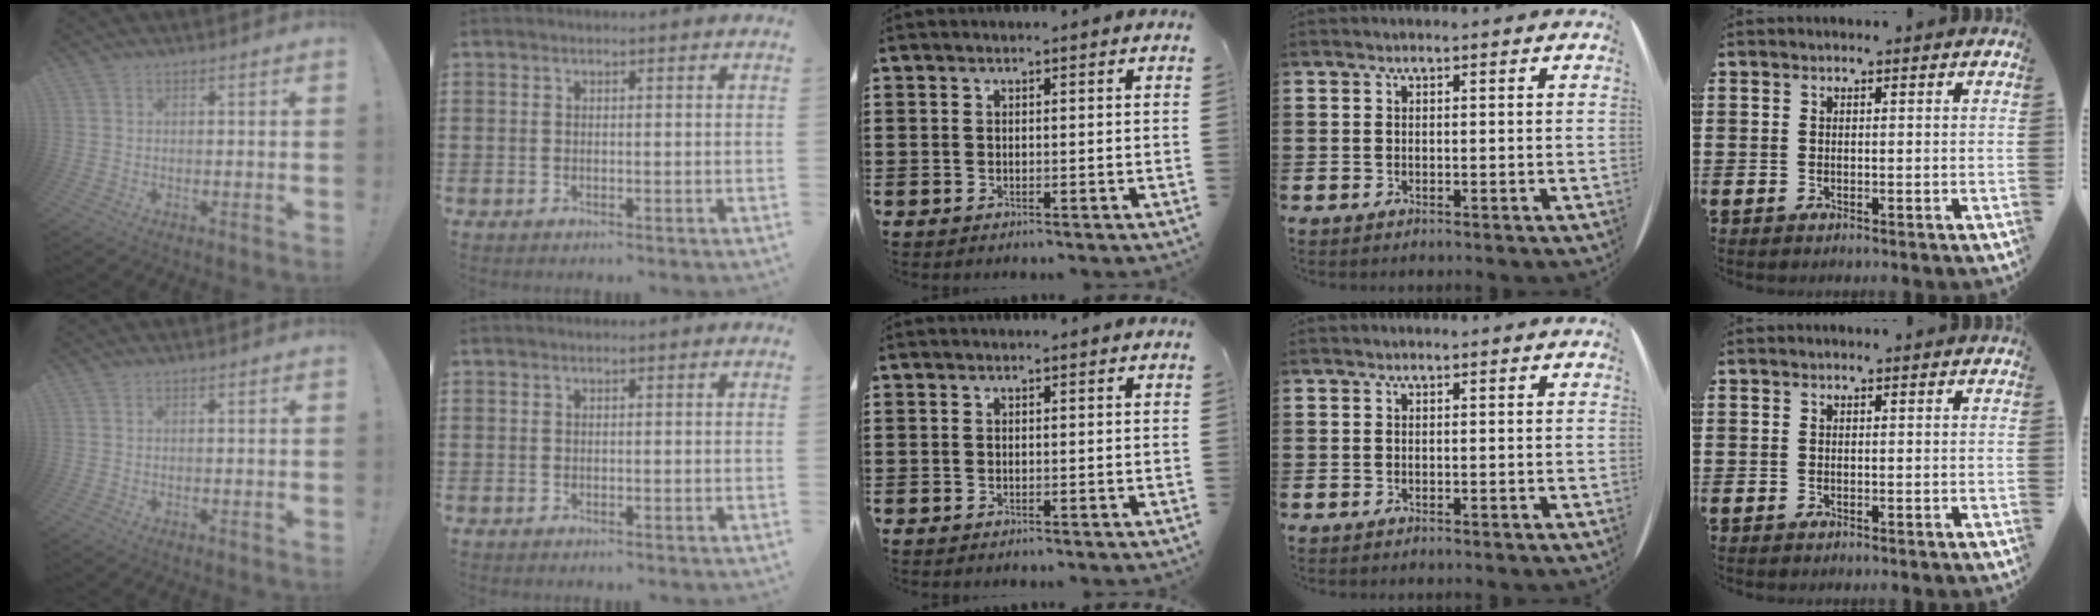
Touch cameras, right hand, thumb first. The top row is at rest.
{}